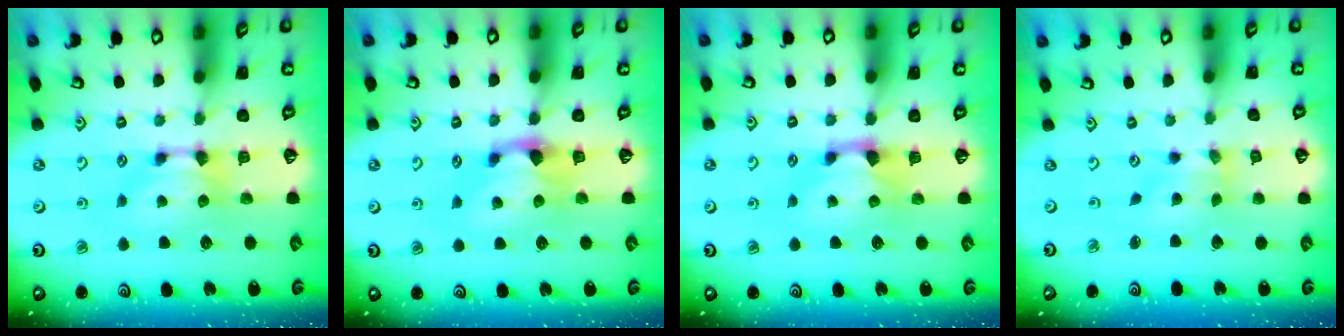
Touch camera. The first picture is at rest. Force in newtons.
{"total": 1.1, "press": 0.6, "slide": 0.9}
{"total": 1.2, "press": 0.2, "slide": 1.2}
{"total": 1.0, "press": 0.2, "slide": 0.9}